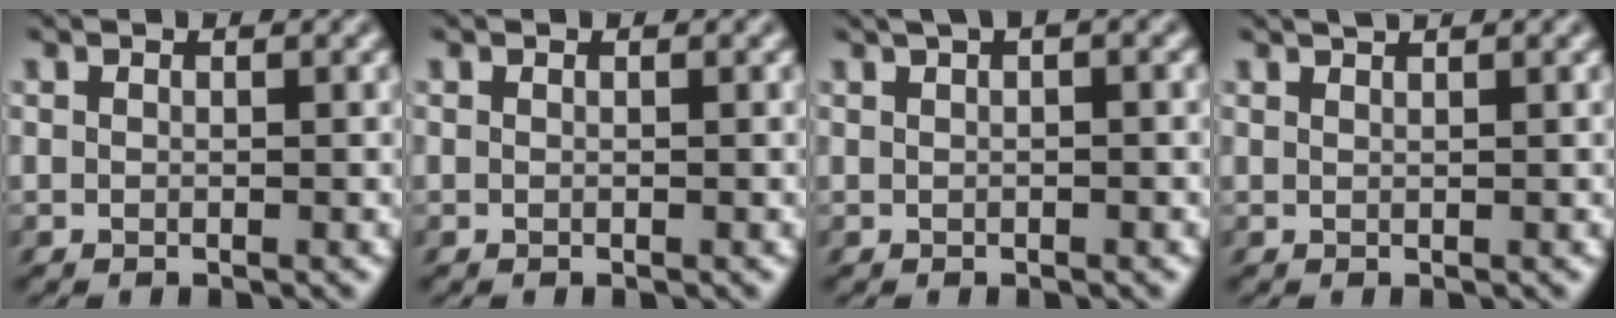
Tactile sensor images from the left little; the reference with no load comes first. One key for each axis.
{"total": 0.0}
{"total": 5.1, "fx": 2.8, "fy": 2.5, "fz": 3.5, "tx": -0.050, "ty": 0.044, "tz": 0.023}
{"total": 1.3, "fx": 1.2, "fy": 0.1, "fz": 0.6, "tx": 0.000, "ty": 0.009, "tz": 0.010}